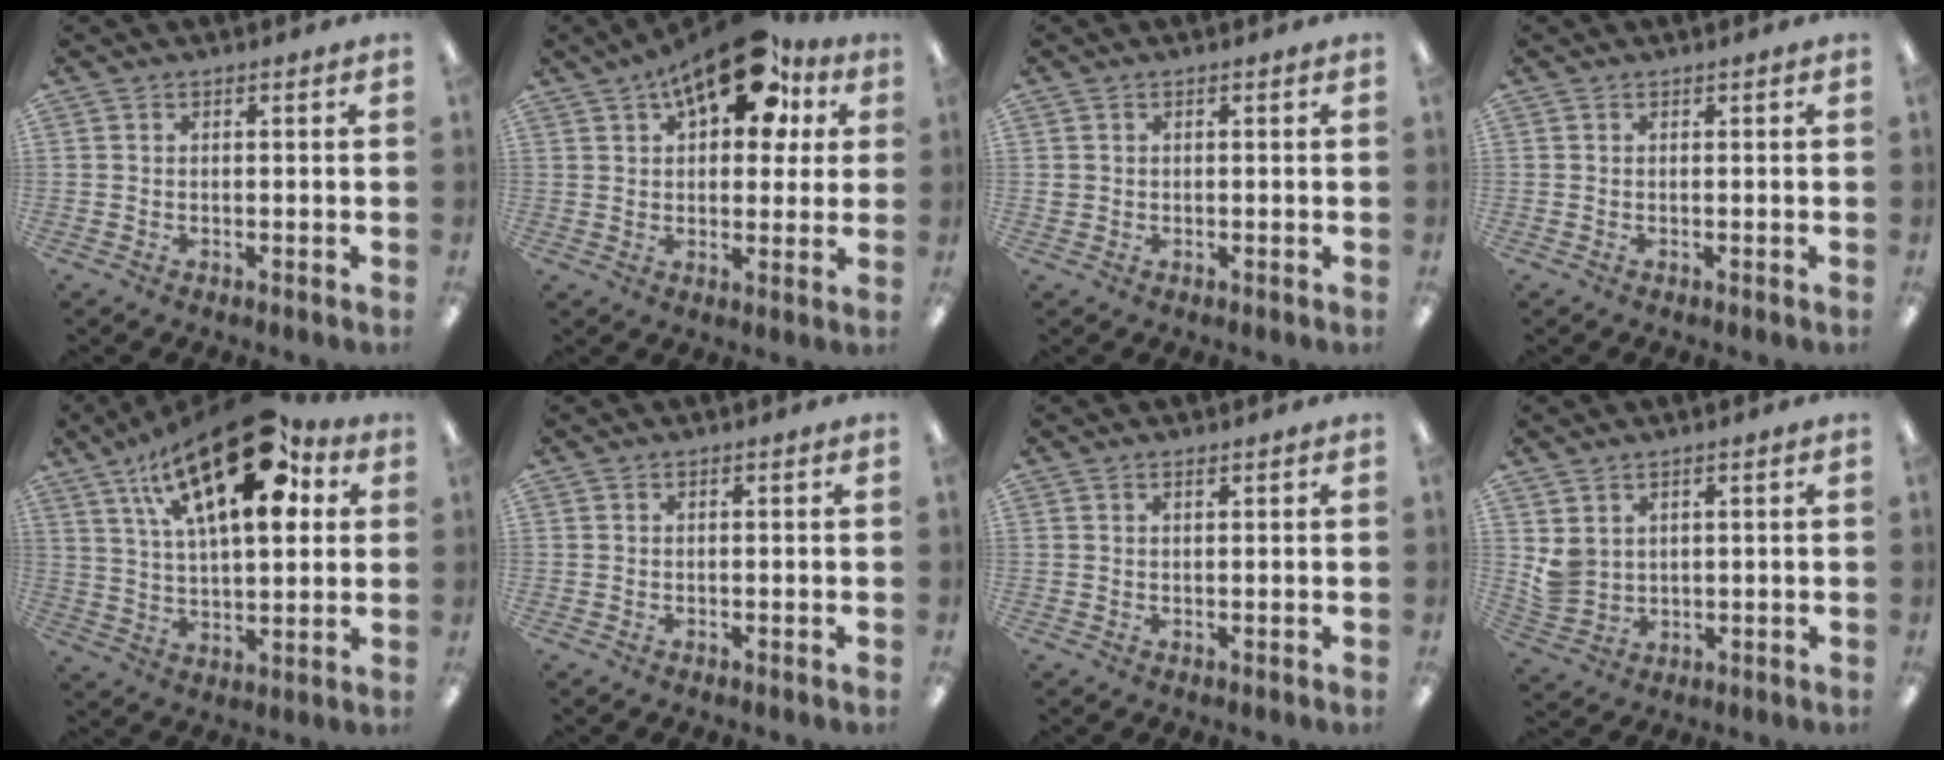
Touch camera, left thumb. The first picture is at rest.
{"total": 17.7, "force": [9.2, 8.8, 12.3], "torque": [-0.169, -0.026, 0.150]}
{"total": 0.8, "force": [0.0, 0.8, -0.1], "torque": [0.003, 0.004, -0.001]}
{"total": 0.0}
{"total": 25.3, "force": [13.0, 11.0, 18.8], "torque": [-0.309, -0.060, 0.210]}
{"total": 0.0}
{"total": 0.7, "force": [0.6, 0.2, 0.4], "torque": [-0.010, 0.001, 0.010]}
{"total": 4.1, "force": [2.1, 3.4, 1.0], "torque": [-0.020, -0.009, 0.042]}